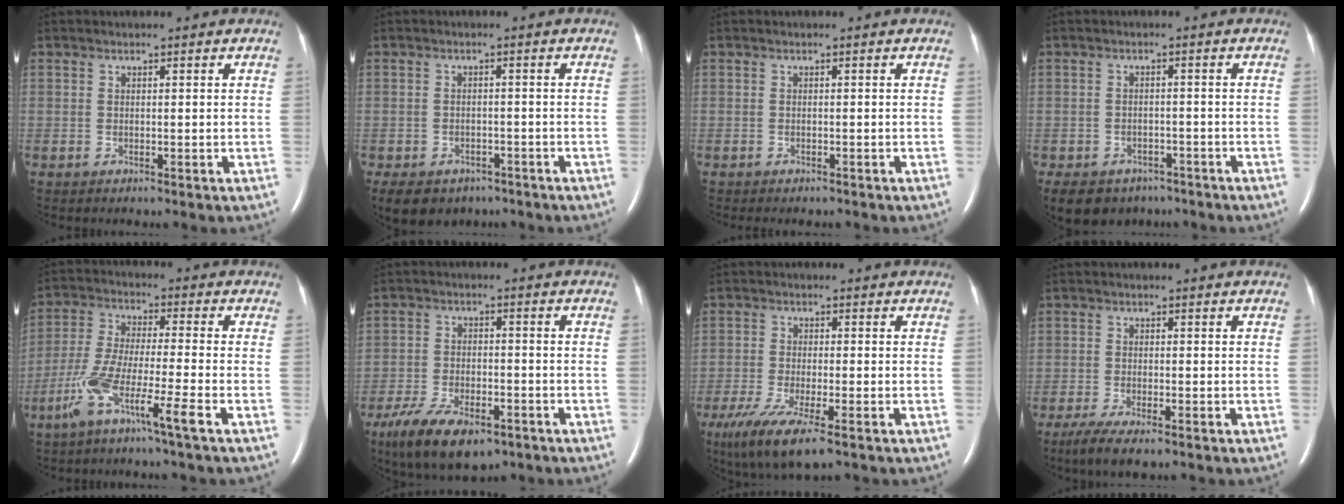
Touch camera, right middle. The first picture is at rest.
{"total": 14.2, "force": [-8.5, 10.1, 5.2], "torque": [-0.156, -0.009, -0.101]}
{"total": 2.8, "force": [-2.4, 1.0, 1.1], "torque": [-0.016, -0.005, -0.022]}
{"total": 11.3, "force": [-7.5, 7.8, 3.5], "torque": [-0.093, -0.008, -0.092]}
{"total": 9.2, "force": [-5.1, -0.5, 7.6], "torque": [-0.159, -0.010, -0.102]}
{"total": 11.2, "force": [-7.2, 4.6, 7.2], "torque": [-0.133, -0.013, -0.118]}
{"total": 9.4, "force": [-5.9, 1.7, 7.2], "torque": [-0.138, -0.028, -0.098]}
{"total": 5.6, "force": [-3.8, 1.2, 3.9], "torque": [-0.077, -0.016, -0.059]}